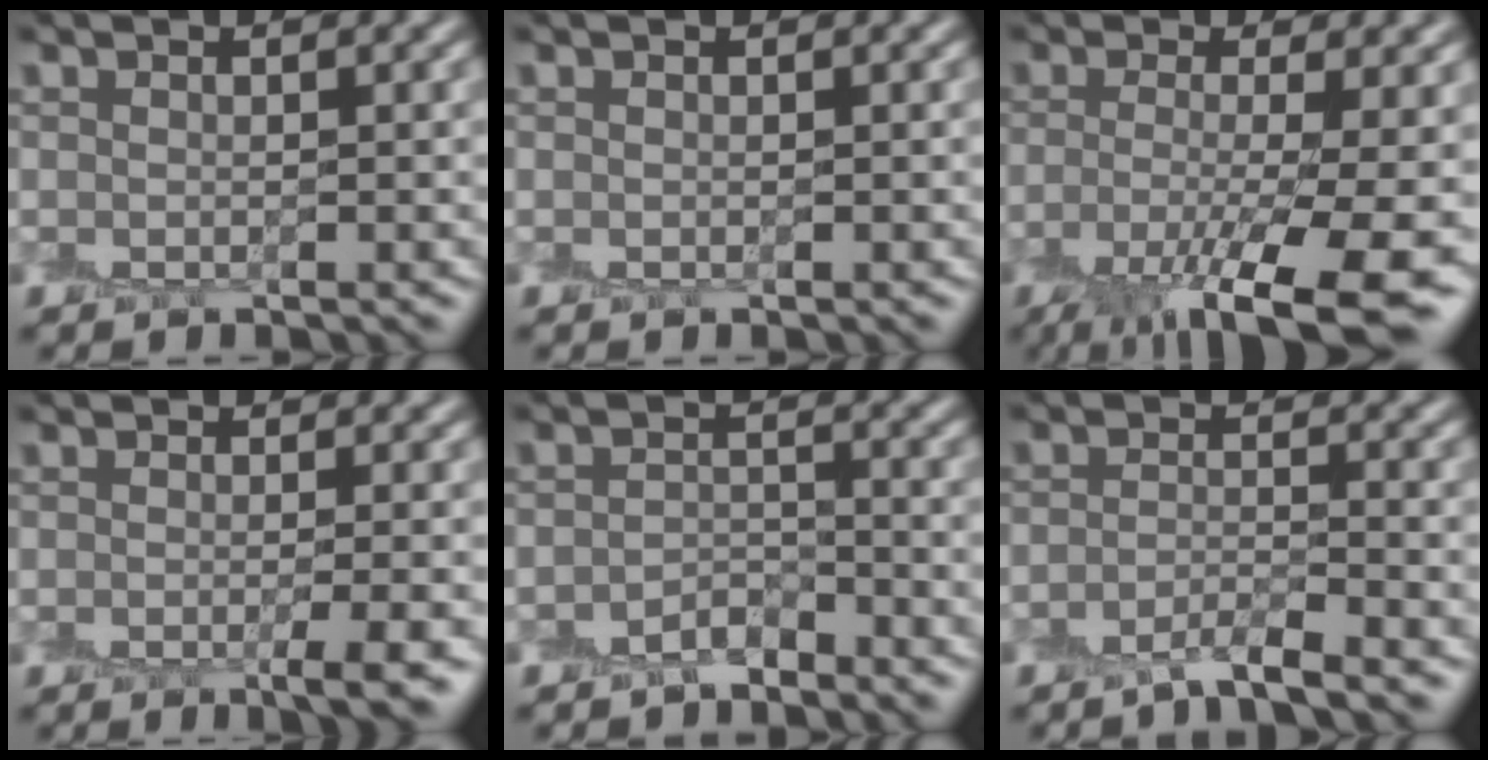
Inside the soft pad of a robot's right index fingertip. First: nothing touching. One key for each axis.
{"total": 0.0}
{"total": 10.8, "fx": -4.6, "fy": 2.7, "fz": 9.3, "tx": -0.150, "ty": -0.018, "tz": -0.070}
{"total": 3.3, "fx": -0.8, "fy": 0.7, "fz": 3.1, "tx": -0.036, "ty": -0.009, "tz": -0.015}
{"total": 1.5, "fx": -1.4, "fy": 0.4, "fz": 0.0, "tx": 0.002, "ty": 0.012, "tz": -0.029}
{"total": 2.2, "fx": -1.9, "fy": 0.1, "fz": 1.2, "tx": -0.021, "ty": 0.001, "tz": -0.047}